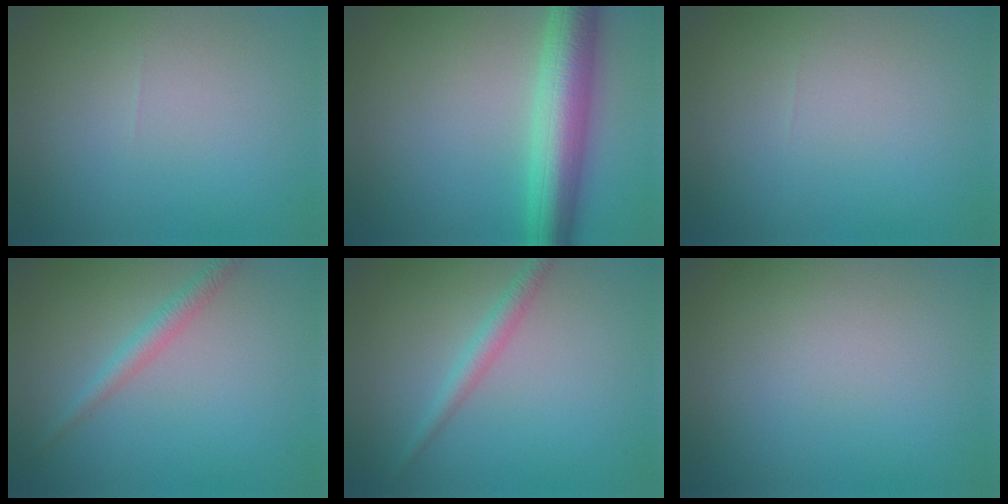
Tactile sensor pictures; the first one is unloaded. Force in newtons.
{"total": 6.8, "press": 6.8, "slide": 0.1}
{"total": 0.0}
{"total": 1.9, "press": 1.9, "slide": 0.1}
{"total": 1.8, "press": 1.8, "slide": 0.1}
{"total": 0.0}